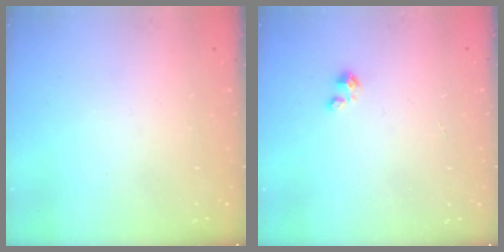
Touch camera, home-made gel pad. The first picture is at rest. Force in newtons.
{"total": 0.0}